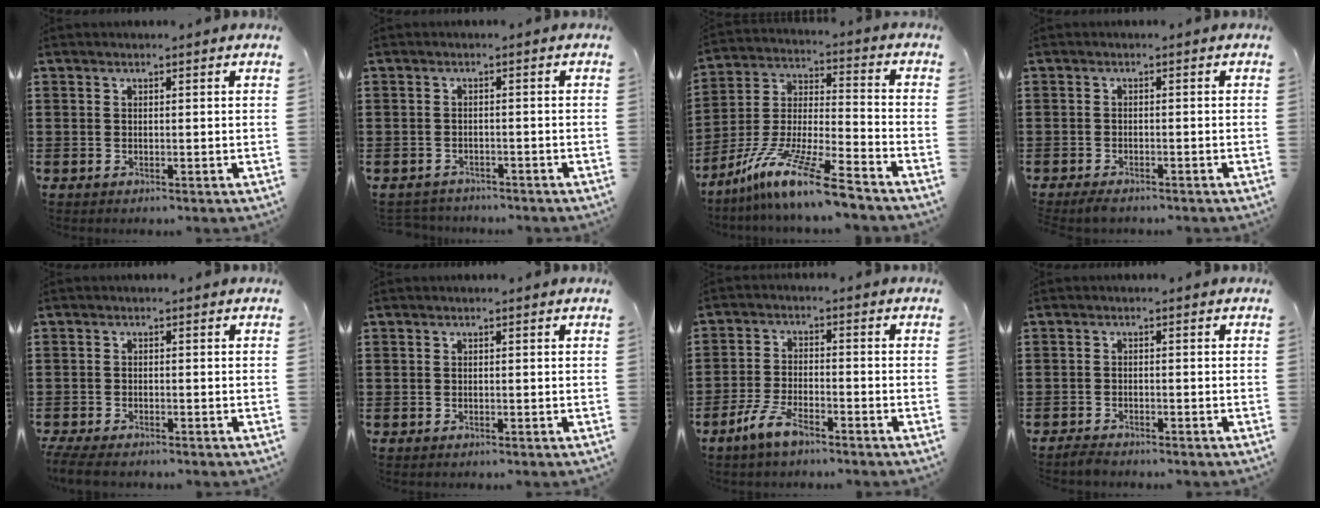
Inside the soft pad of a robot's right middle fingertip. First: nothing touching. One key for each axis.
{"total": 1.7, "fx": -1.6, "fy": 0.3, "fz": -0.2, "tx": -0.003, "ty": 0.001, "tz": -0.037}
{"total": 12.3, "fx": -9.7, "fy": 0.1, "fz": 7.5, "tx": -0.153, "ty": 0.006, "tz": -0.192}
{"total": 1.3, "fx": -1.2, "fy": 0.3, "fz": 0.5, "tx": -0.011, "ty": -0.001, "tz": -0.022}
{"total": 2.2, "fx": -2.1, "fy": 0.3, "fz": 0.7, "tx": -0.028, "ty": -0.003, "tz": -0.049}
{"total": 0.0}
{"total": 5.3, "fx": -3.7, "fy": 1.5, "fz": 3.5, "tx": -0.082, "ty": 0.000, "tz": -0.075}
{"total": 1.5, "fx": -1.5, "fy": 0.3, "fz": 0.3, "tx": -0.010, "ty": 0.002, "tz": -0.030}